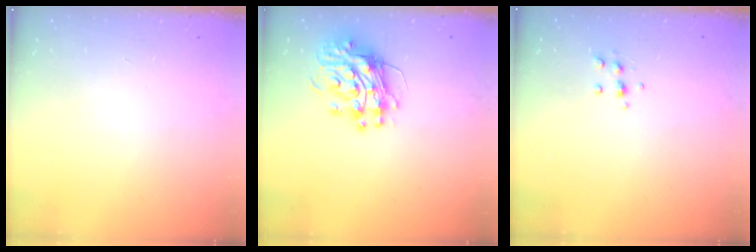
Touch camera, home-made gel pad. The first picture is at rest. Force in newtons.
{"total": 11.0, "press": 10.9, "slide": 1.1}
{"total": 6.2, "press": 6.2, "slide": 0.6}